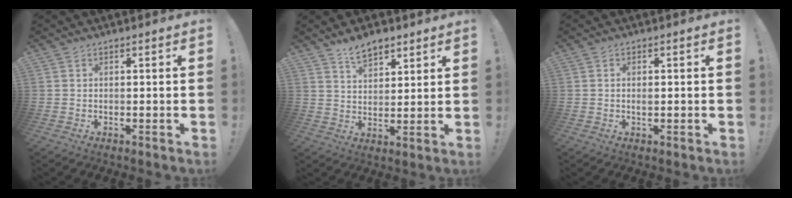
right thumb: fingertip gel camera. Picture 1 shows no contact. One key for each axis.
{"total": 7.2, "fx": 5.5, "fy": 3.5, "fz": 3.1, "tx": -0.050, "ty": -0.027, "tz": 0.101}
{"total": 1.1, "fx": 0.2, "fy": 0.6, "fz": 0.9, "tx": -0.009, "ty": 0.002, "tz": 0.001}